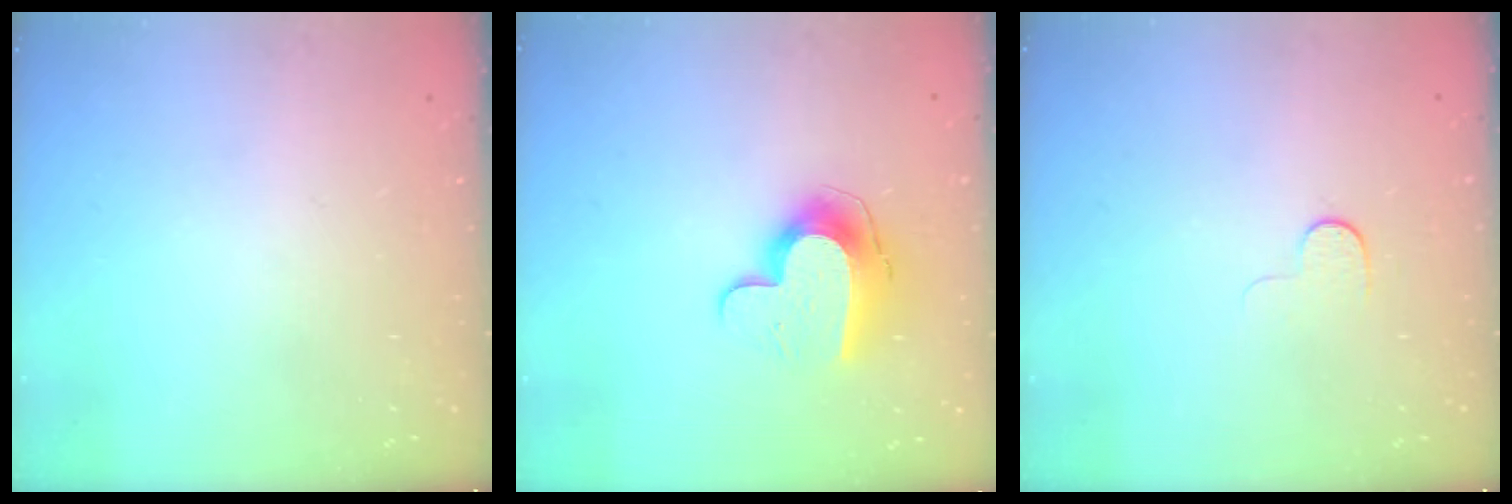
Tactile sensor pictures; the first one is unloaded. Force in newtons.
{"total": 12.0, "press": 11.9, "slide": 0.9}
{"total": 4.2, "press": 4.1, "slide": 1.1}